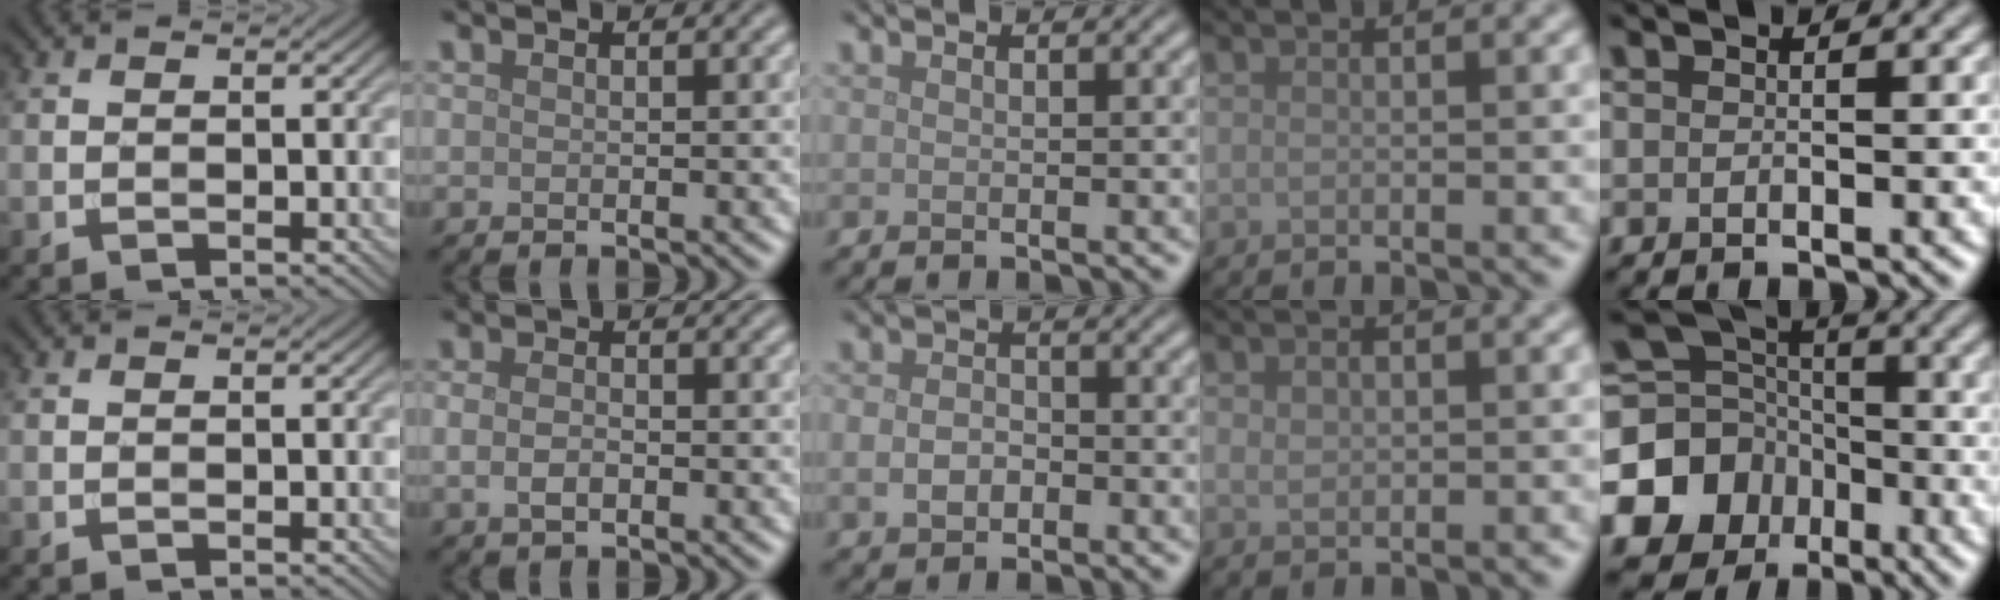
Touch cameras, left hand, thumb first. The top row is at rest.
{"index": {"total": 1.9, "force": [-0.4, 1.1, 1.5], "torque": [-0.032, -0.002, -0.007]}, "middle": {"total": 2.2, "force": [-0.6, 1.6, 1.4], "torque": [-0.031, -0.002, -0.015]}, "ring": {"total": 1.5, "force": [0.0, 1.0, 1.2], "torque": [-0.021, -0.001, 0.001]}, "little": {"total": 14.1, "force": [-5.7, 12.2, 4.1], "torque": [-0.123, -0.033, -0.114]}}